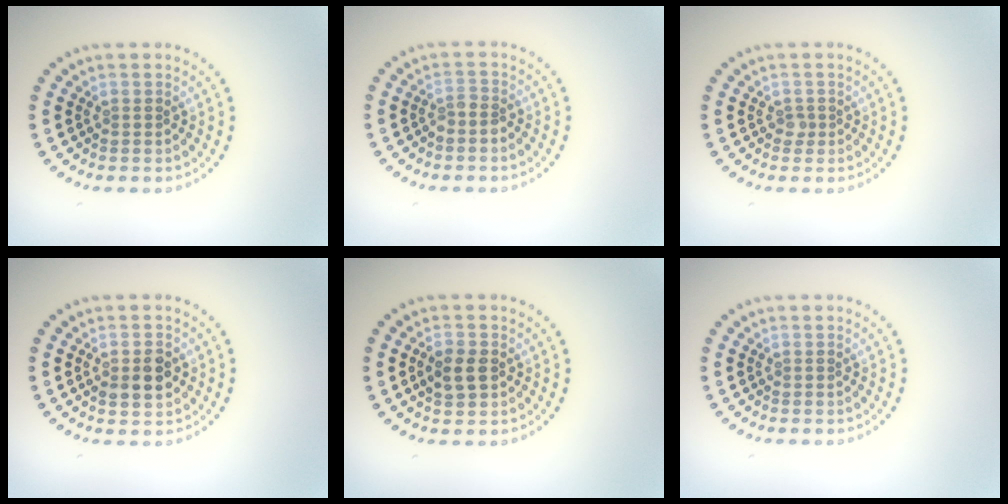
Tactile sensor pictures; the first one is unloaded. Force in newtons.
{"total": 1.5, "press": 1.1, "slide": 0.9}
{"total": 0.8, "press": 0.5, "slide": 0.6}
{"total": 2.9, "press": 2.9, "slide": 0.2}
{"total": 2.6, "press": 2.6, "slide": 0.1}
{"total": 0.0}